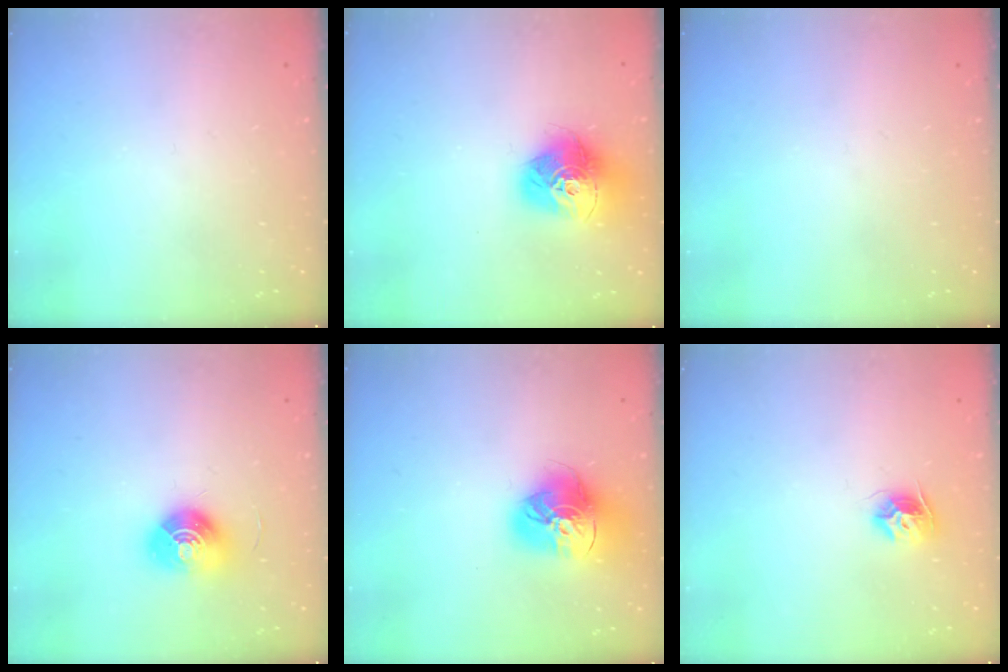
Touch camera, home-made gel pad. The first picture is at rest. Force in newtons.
{"total": 17.0, "press": 16.9, "slide": 1.5}
{"total": 0.0}
{"total": 10.3, "press": 10.3, "slide": 0.5}
{"total": 17.7, "press": 17.6, "slide": 1.8}
{"total": 8.7, "press": 8.6, "slide": 0.4}